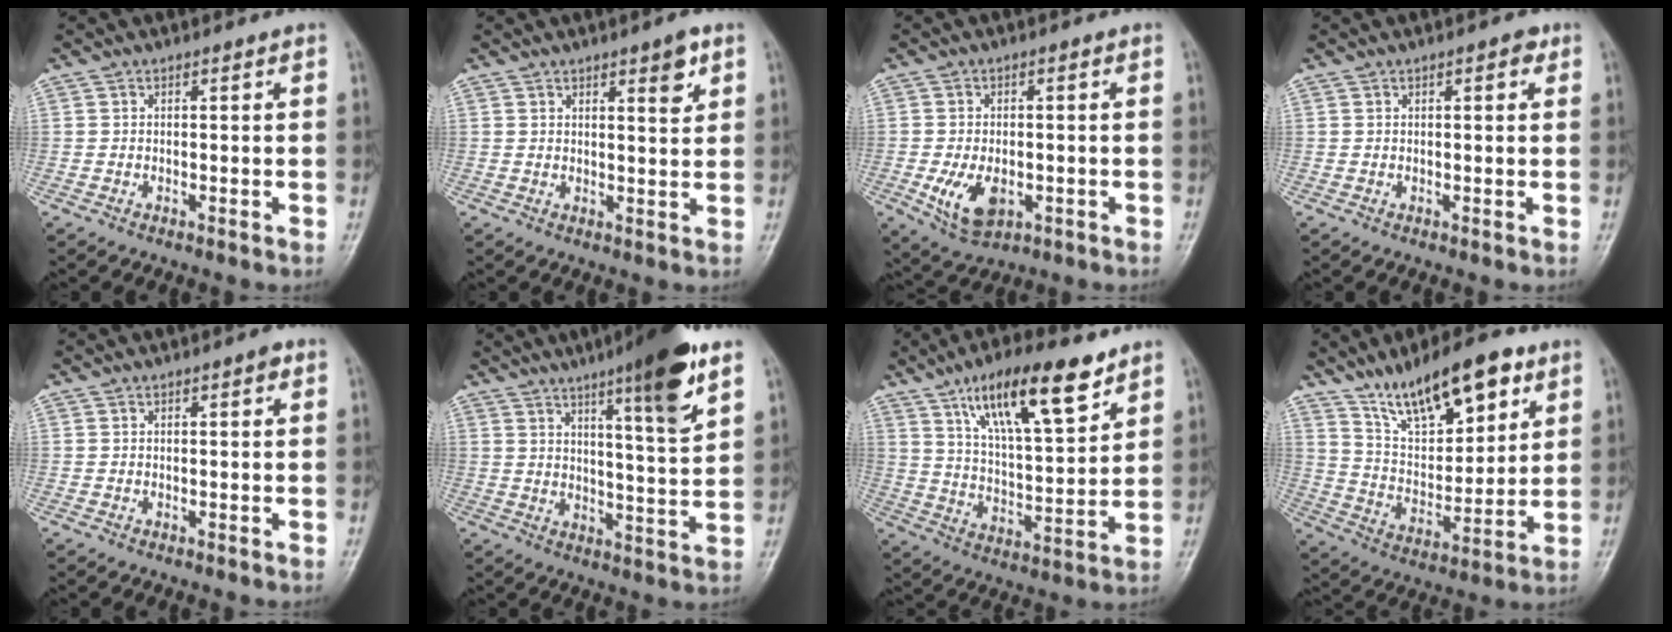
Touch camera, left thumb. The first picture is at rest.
{"total": 4.5, "force": [2.5, 1.3, 3.5], "torque": [-0.041, -0.015, 0.035]}
{"total": 7.5, "force": [-2.0, 4.6, 5.6], "torque": [-0.097, -0.005, -0.026]}
{"total": 2.0, "force": [0.9, 0.8, 1.6], "torque": [-0.018, 0.000, 0.010]}
{"total": 1.2, "force": [0.5, 0.4, 1.0], "torque": [-0.013, 0.001, 0.006]}
{"total": 14.3, "force": [8.4, 1.7, 11.5], "torque": [-0.165, -0.044, 0.124]}
{"total": 17.5, "force": [10.5, 5.4, 12.9], "torque": [-0.191, -0.043, 0.184]}
{"total": 17.1, "force": [10.8, 6.7, 11.4], "torque": [-0.150, -0.051, 0.194]}